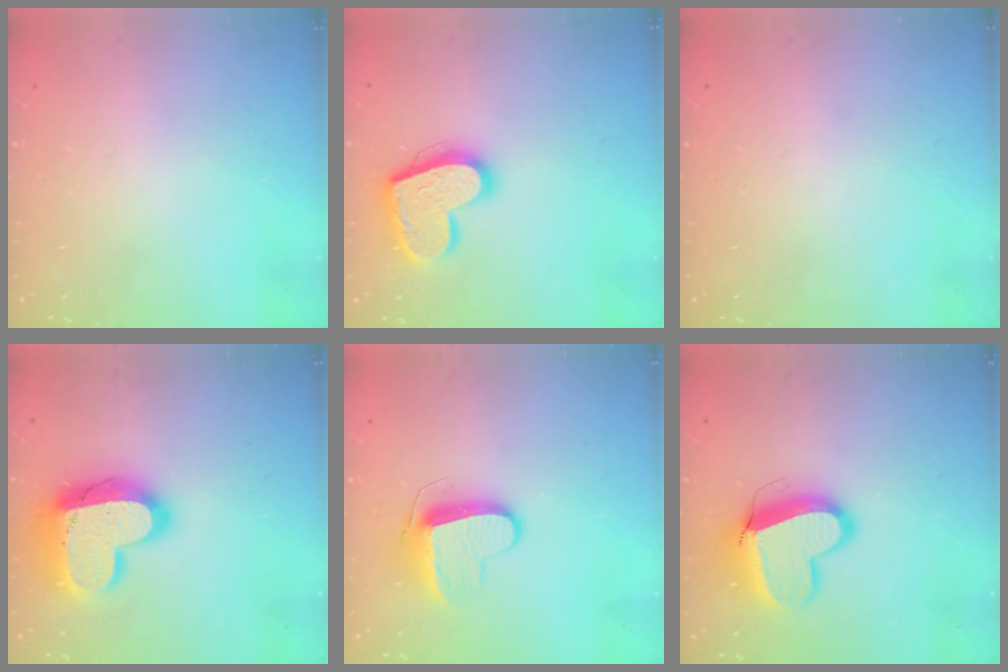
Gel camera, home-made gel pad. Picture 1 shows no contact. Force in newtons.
{"total": 17.6, "press": 17.6, "slide": 1.4}
{"total": 0.0}
{"total": 20.0, "press": 20.0, "slide": 1.6}
{"total": 9.8, "press": 9.8, "slide": 0.1}
{"total": 13.1, "press": 13.0, "slide": 1.3}